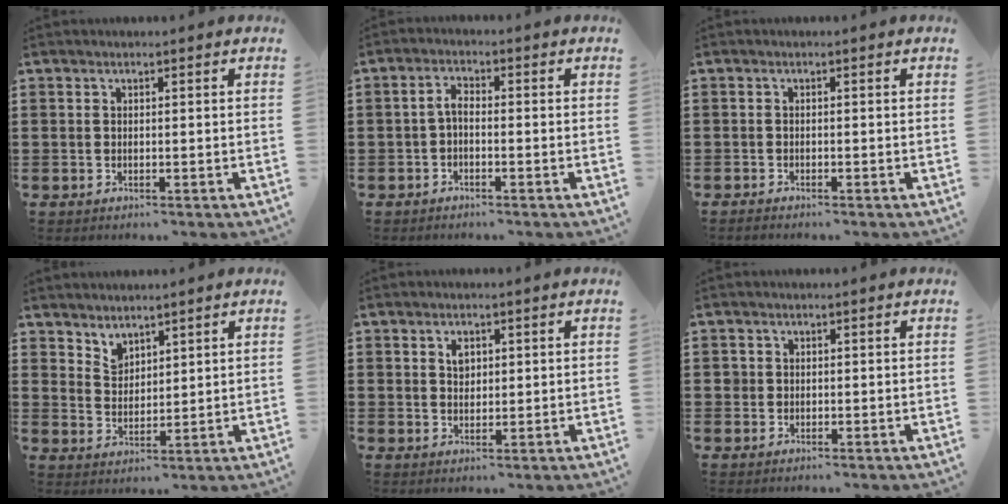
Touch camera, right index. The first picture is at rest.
{"total": 2.1, "force": [-1.0, 0.8, 1.7], "torque": [-0.041, 0.003, -0.023]}
{"total": 0.8, "force": [-0.8, 0.0, 0.0], "torque": [0.000, -0.001, -0.016]}
{"total": 3.3, "force": [3.0, 1.2, -0.3], "torque": [-0.004, -0.006, 0.059]}
{"total": 2.2, "force": [0.9, 1.5, 1.4], "torque": [-0.022, 0.003, 0.015]}
{"total": 1.1, "force": [0.1, 1.1, 0.2], "torque": [-0.006, 0.006, 0.002]}